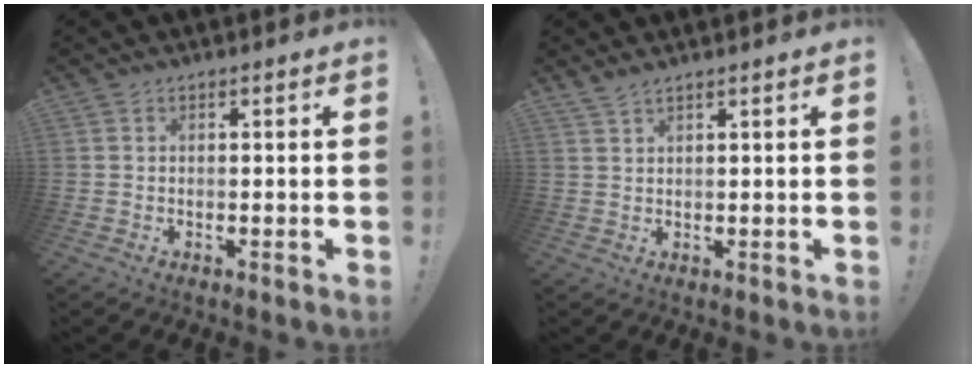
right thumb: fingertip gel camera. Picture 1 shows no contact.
{"total": 1.9, "force": [1.7, -0.1, 1.0], "torque": [-0.028, -0.006, 0.032]}